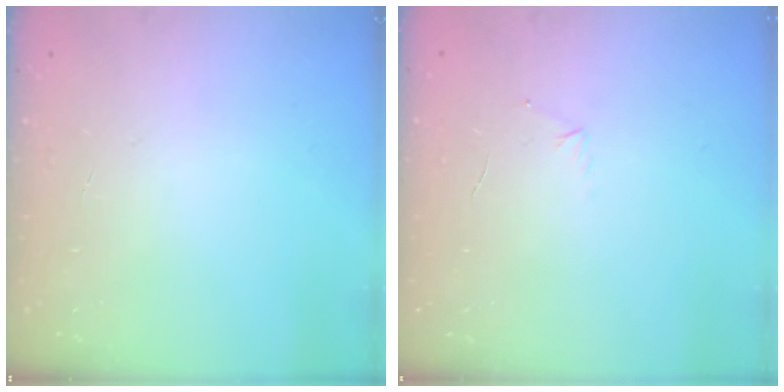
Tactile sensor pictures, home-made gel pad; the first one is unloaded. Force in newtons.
{"total": 3.2, "press": 3.1, "slide": 0.8}